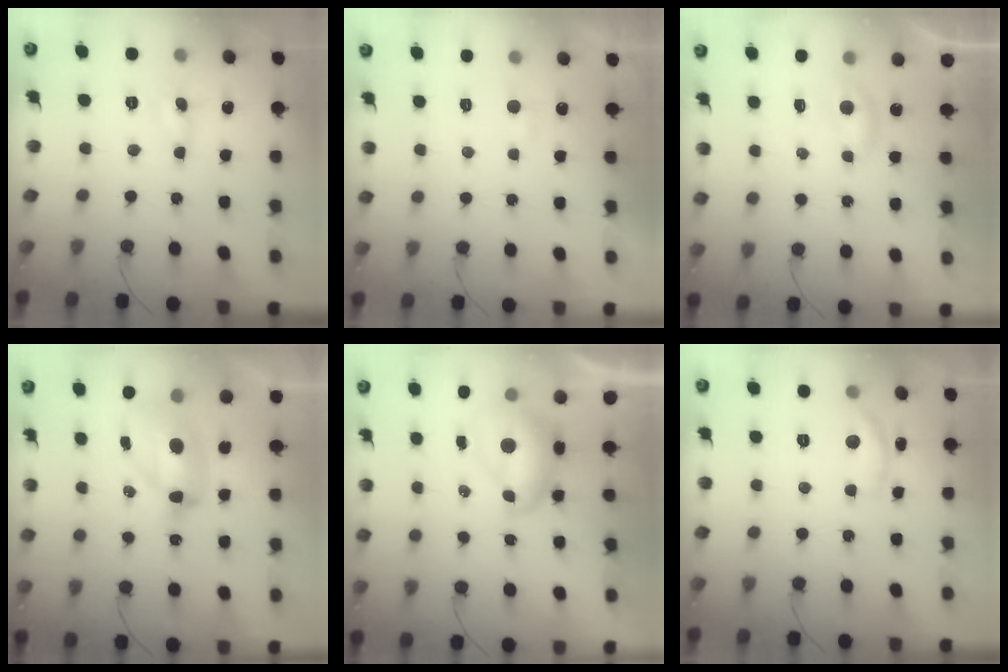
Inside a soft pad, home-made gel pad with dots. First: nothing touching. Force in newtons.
{"total": 3.7, "press": 3.6, "slide": 0.5}
{"total": 4.7, "press": 4.6, "slide": 0.6}
{"total": 11.3, "press": 11.2, "slide": 1.1}
{"total": 9.2, "press": 9.1, "slide": 1.0}
{"total": 10.5, "press": 10.5, "slide": 0.6}